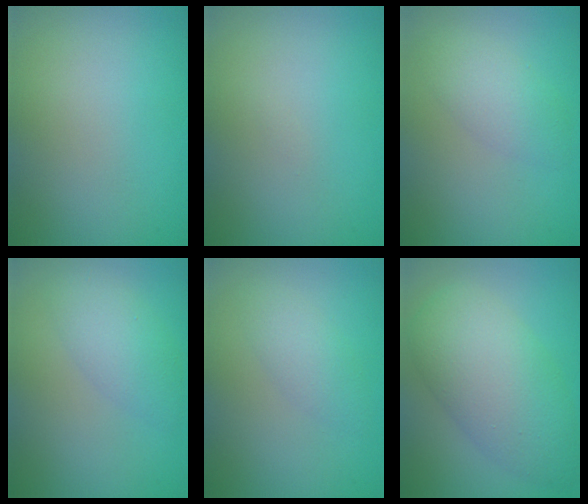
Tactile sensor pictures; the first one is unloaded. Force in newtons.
{"total": 0.0}
{"total": 2.9, "press": 2.9, "slide": 0.2}
{"total": 1.9, "press": 1.9, "slide": 0.2}
{"total": 2.0, "press": 2.0, "slide": 0.1}
{"total": 7.9, "press": 7.9, "slide": 0.2}